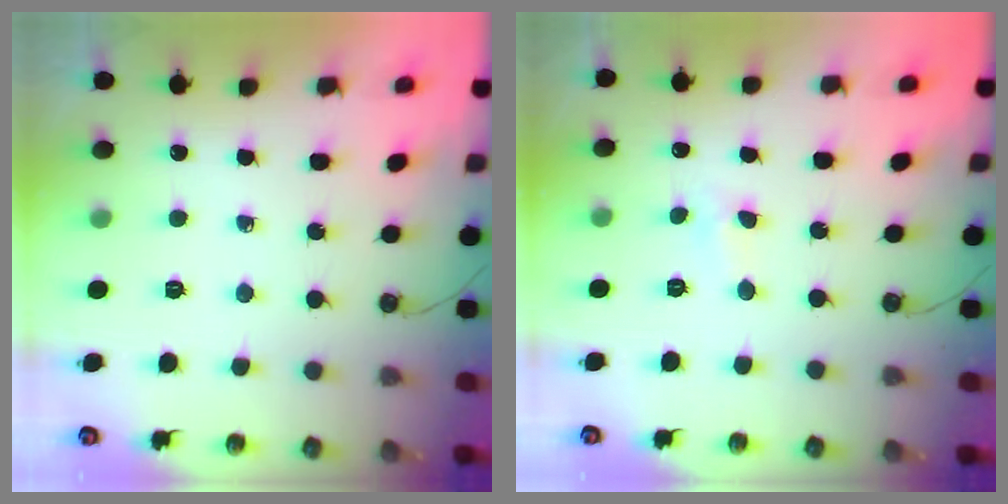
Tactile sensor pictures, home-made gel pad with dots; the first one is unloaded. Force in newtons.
{"total": 2.1, "press": 2.0, "slide": 0.3}